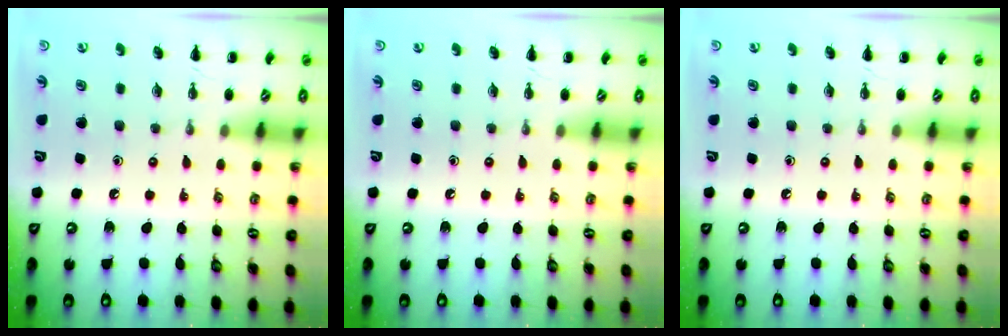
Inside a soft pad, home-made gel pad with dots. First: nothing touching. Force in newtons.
{"total": 0.0}
{"total": 0.0}